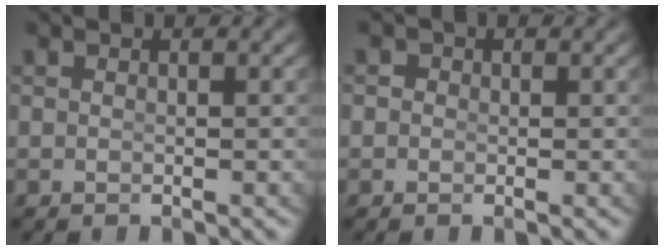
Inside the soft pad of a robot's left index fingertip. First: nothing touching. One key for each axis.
{"total": 0.7, "fx": -0.2, "fy": 0.7, "fz": 0.2, "tx": 0.002, "ty": -0.009, "tz": -0.003}